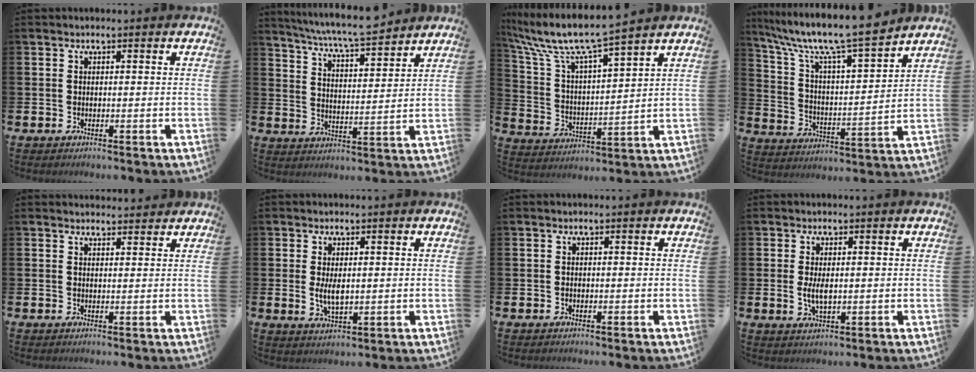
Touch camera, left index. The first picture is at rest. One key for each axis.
{"total": 7.2, "fx": 6.9, "fy": 0.0, "fz": 2.1, "tx": -0.067, "ty": -0.043, "tz": 0.123}
{"total": 8.7, "fx": 7.9, "fy": 0.7, "fz": 3.5, "tx": -0.107, "ty": -0.050, "tz": 0.132}
{"total": 10.3, "fx": 9.2, "fy": 0.6, "fz": 4.6, "tx": -0.120, "ty": -0.064, "tz": 0.152}
{"total": 2.0, "fx": 2.0, "fy": 0.4, "fz": -0.1, "tx": 0.011, "ty": -0.012, "tz": 0.033}
{"total": 3.2, "fx": 0.4, "fy": 1.5, "fz": 2.8, "tx": -0.045, "ty": -0.001, "tz": 0.004}
{"total": 0.0}
{"total": 2.8, "fx": 0.1, "fy": 1.3, "fz": 2.5, "tx": -0.038, "ty": -0.001, "tz": -0.002}